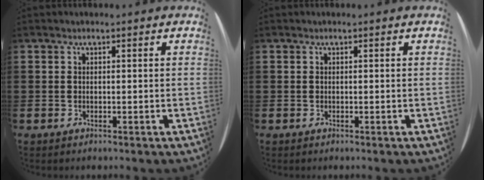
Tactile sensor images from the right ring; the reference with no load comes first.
{"total": 0.0}